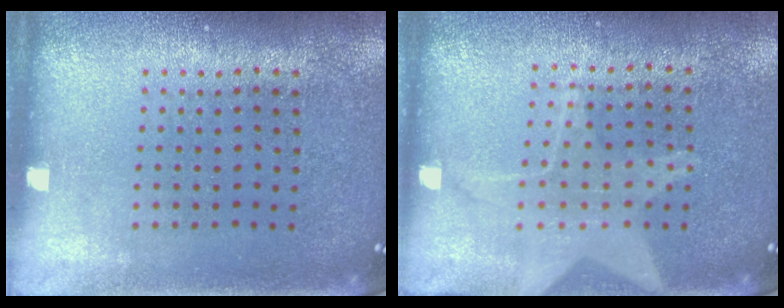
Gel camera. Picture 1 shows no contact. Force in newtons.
{"total": 1.5, "press": 1.5, "slide": 0.4}